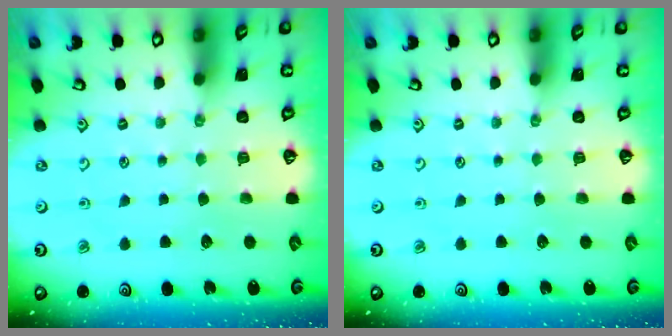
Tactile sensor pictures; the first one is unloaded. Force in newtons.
{"total": 0.0}